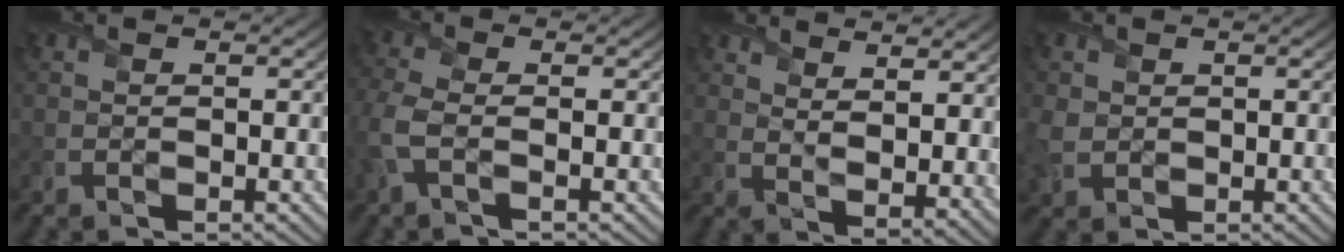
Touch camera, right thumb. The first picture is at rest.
{"total": 4.1, "force": [-1.2, 1.8, 3.4], "torque": [-0.102, -0.002, -0.035]}
{"total": 9.2, "force": [6.7, 3.2, 5.5], "torque": [-0.100, -0.003, 0.108]}
{"total": 3.7, "force": [0.6, 3.1, 1.8], "torque": [-0.063, -0.002, 0.011]}